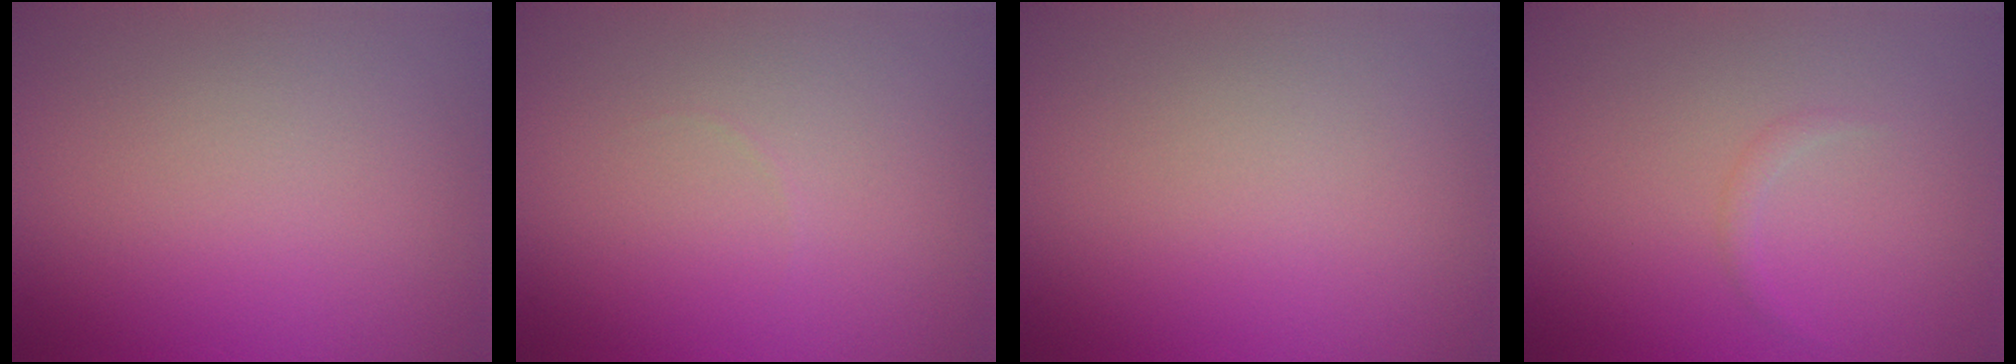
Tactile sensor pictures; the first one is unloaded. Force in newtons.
{"total": 0.0}
{"total": 0.0}
{"total": 0.7, "press": 0.7, "slide": 0.0}